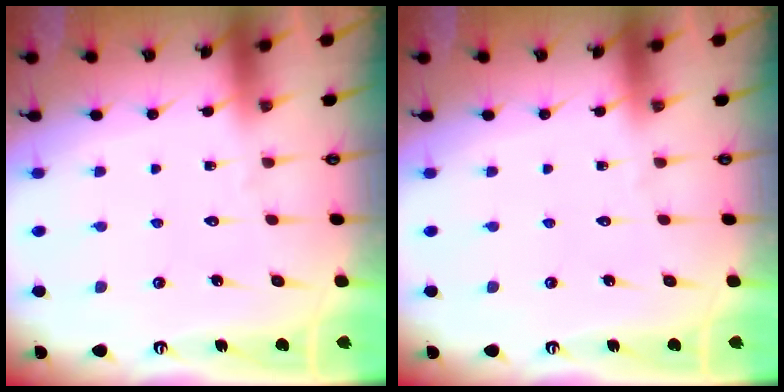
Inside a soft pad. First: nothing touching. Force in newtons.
{"total": 0.0}